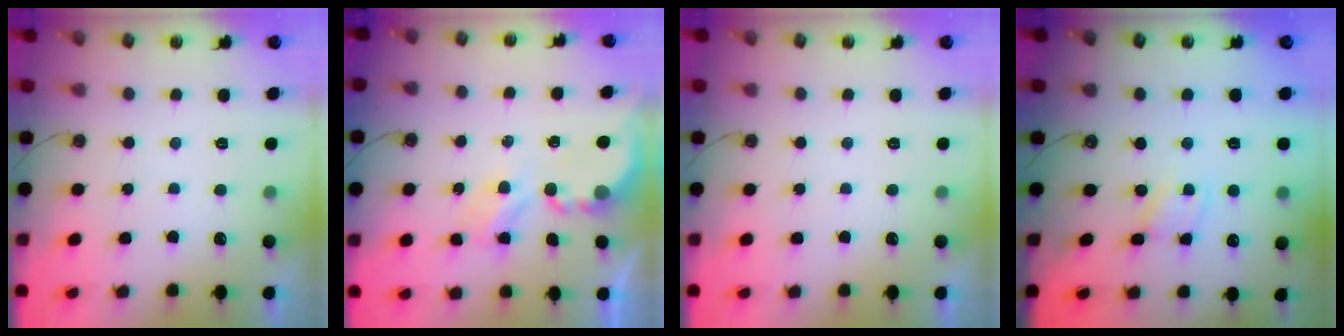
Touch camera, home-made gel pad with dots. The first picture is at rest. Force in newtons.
{"total": 4.0, "press": 4.0, "slide": 0.1}
{"total": 0.0}
{"total": 1.2, "press": 1.2, "slide": 0.2}